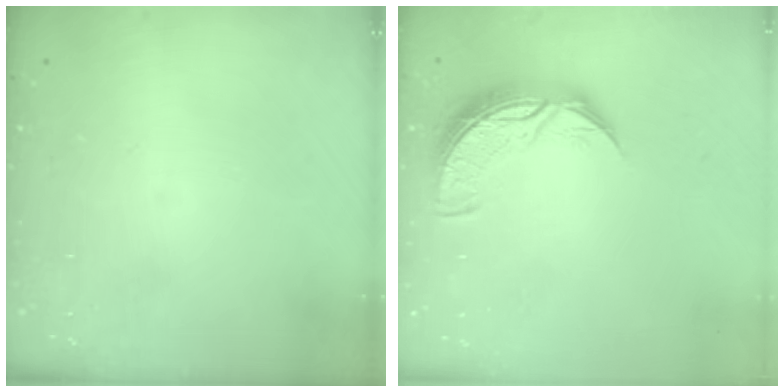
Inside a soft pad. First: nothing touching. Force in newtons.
{"total": 9.0, "press": 9.0, "slide": 0.6}